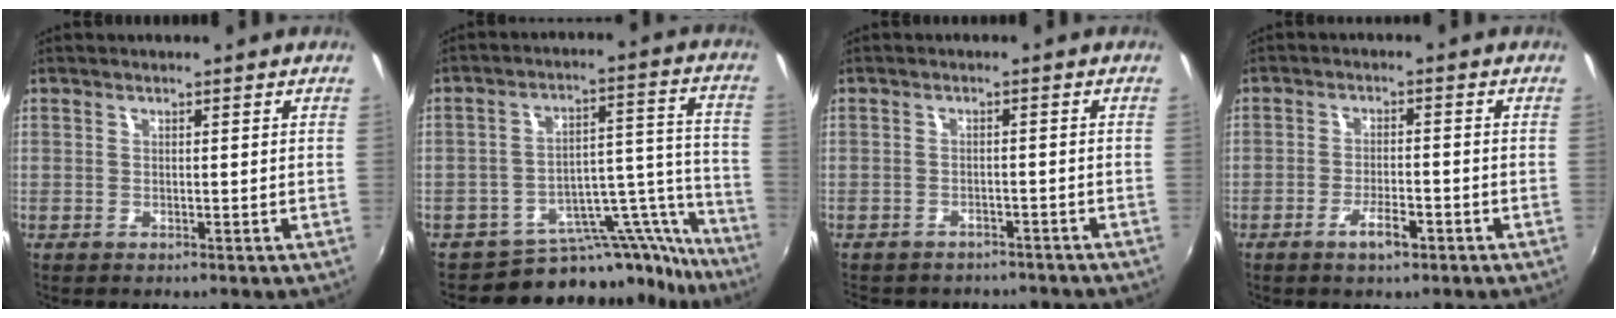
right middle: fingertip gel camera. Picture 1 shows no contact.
{"total": 17.5, "force": [-16.3, 5.9, 2.3], "torque": [-0.017, 0.067, -0.236]}
{"total": 7.5, "force": [-6.5, 3.0, 2.1], "torque": [-0.055, -0.013, -0.087]}
{"total": 4.2, "force": [-2.6, 1.1, 3.1], "torque": [-0.066, -0.003, -0.042]}